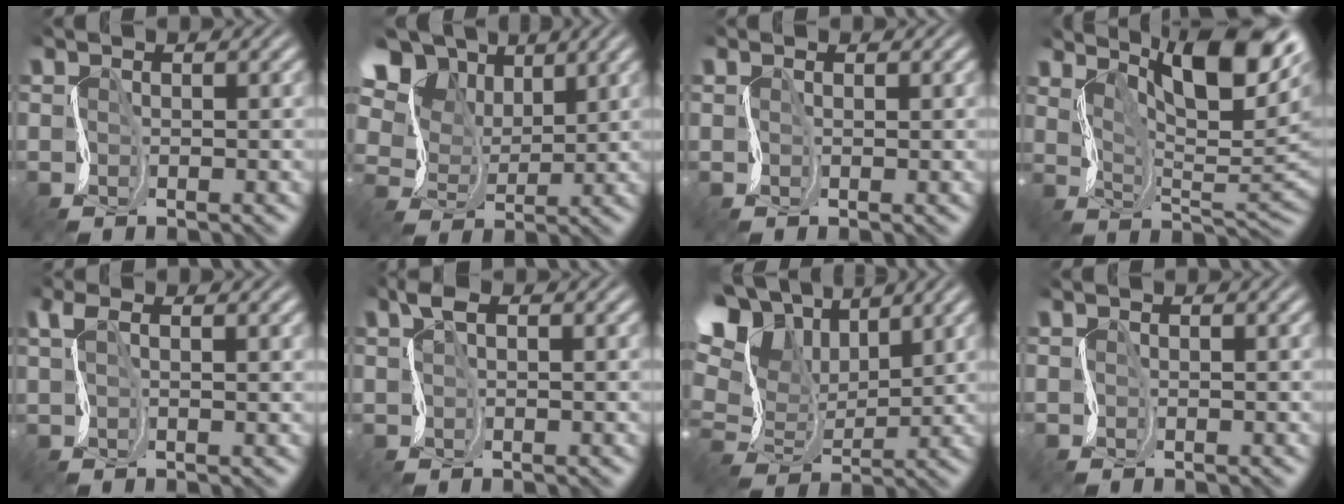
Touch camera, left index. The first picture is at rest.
{"total": 11.9, "force": [7.2, 8.1, 4.9], "torque": [-0.121, 0.031, 0.127]}
{"total": 1.0, "force": [0.4, 0.6, -0.7], "torque": [0.020, 0.004, 0.006]}
{"total": 13.7, "force": [7.4, 5.1, 10.3], "torque": [-0.134, 0.025, 0.111]}
{"total": 2.1, "force": [1.6, 1.0, 1.0], "torque": [-0.022, 0.010, 0.025]}
{"total": 1.6, "force": [1.1, 0.9, 0.6], "torque": [-0.011, 0.010, 0.017]}
{"total": 11.6, "force": [6.8, 7.2, 6.1], "torque": [-0.155, 0.034, 0.112]}
{"total": 0.0}